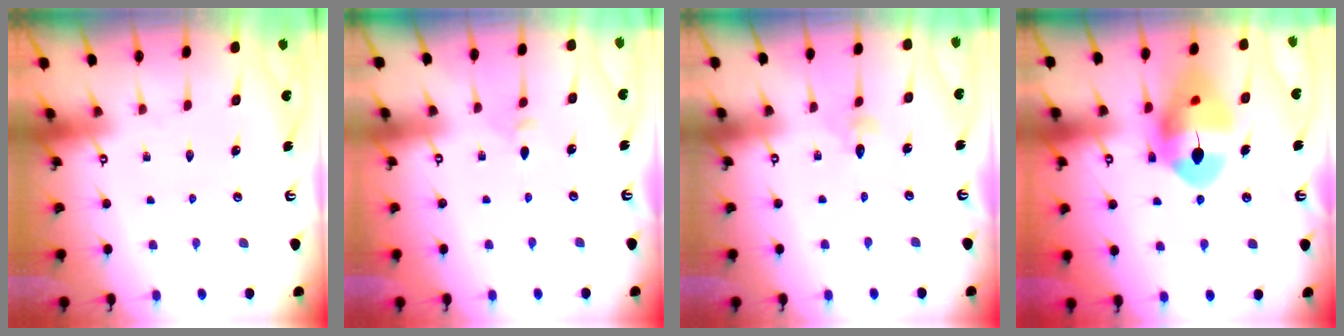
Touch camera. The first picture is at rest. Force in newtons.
{"total": 3.0, "press": 2.9, "slide": 0.7}
{"total": 3.6, "press": 3.5, "slide": 0.4}
{"total": 15.4, "press": 15.3, "slide": 1.8}